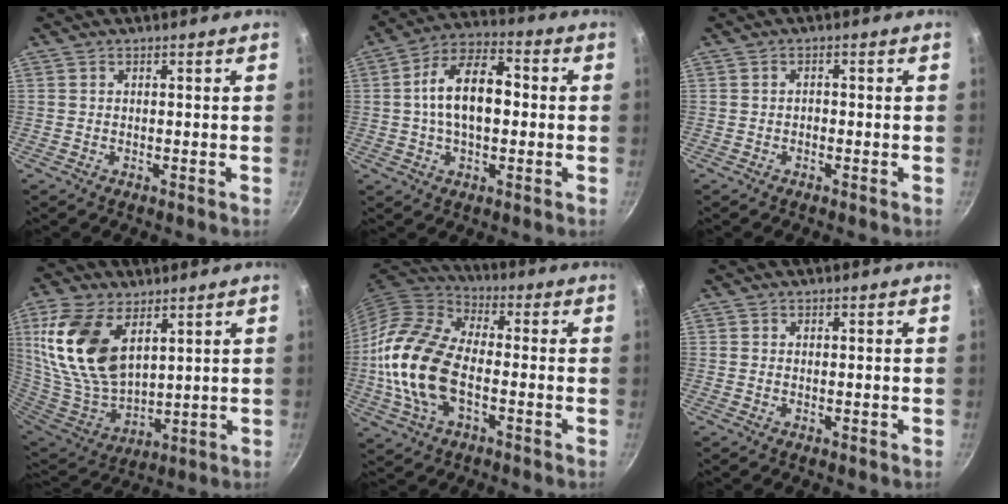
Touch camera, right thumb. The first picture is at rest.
{"total": 13.8, "force": [0.4, 7.9, 11.3], "torque": [-0.166, 0.037, -0.005]}
{"total": 1.0, "force": [-0.4, 0.7, 0.6], "torque": [-0.009, 0.006, -0.007]}
{"total": 19.5, "force": [7.7, 11.4, 13.9], "torque": [-0.269, -0.038, 0.161]}
{"total": 18.3, "force": [-3.1, 10.6, 14.6], "torque": [-0.277, 0.029, -0.073]}
{"total": 0.0}